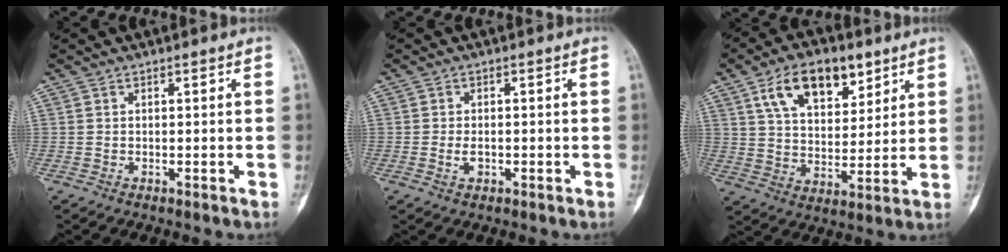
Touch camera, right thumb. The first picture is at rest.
{"total": 2.1, "force": [-0.5, 1.4, 1.5], "torque": [-0.028, 0.002, -0.009]}
{"total": 14.5, "force": [7.8, 7.9, 9.4], "torque": [-0.119, -0.029, 0.136]}